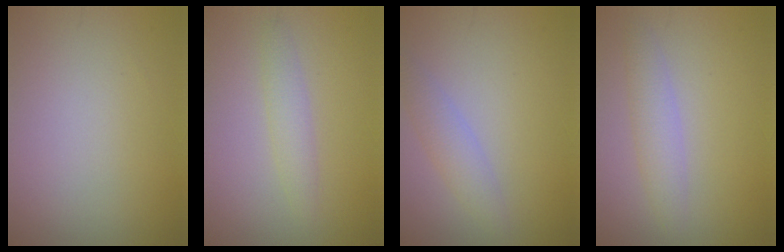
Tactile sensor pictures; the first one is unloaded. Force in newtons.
{"total": 1.8, "press": 1.8, "slide": 0.1}
{"total": 2.2, "press": 2.2, "slide": 0.1}
{"total": 2.4, "press": 2.4, "slide": 0.0}